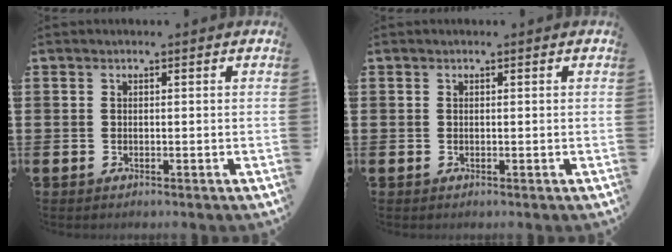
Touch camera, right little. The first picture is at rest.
{"total": 0.0}